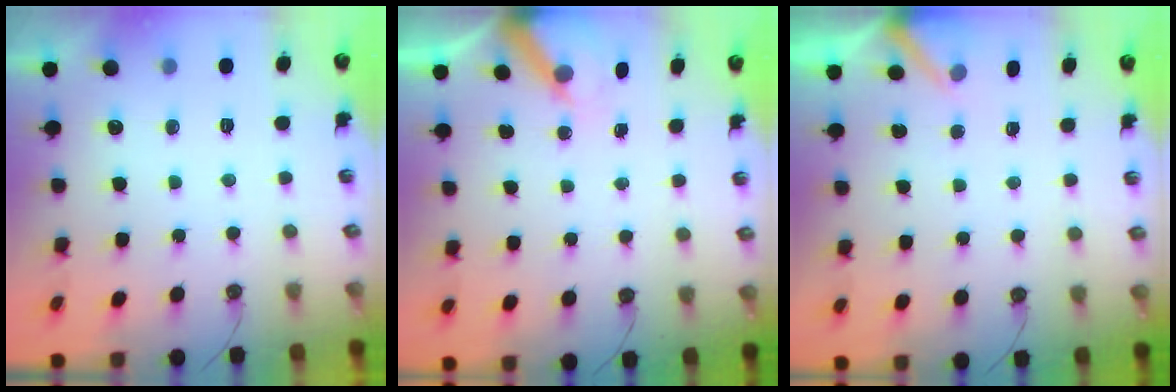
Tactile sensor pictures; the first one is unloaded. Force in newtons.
{"total": 6.6, "press": 6.6, "slide": 0.4}
{"total": 2.4, "press": 2.4, "slide": 0.3}